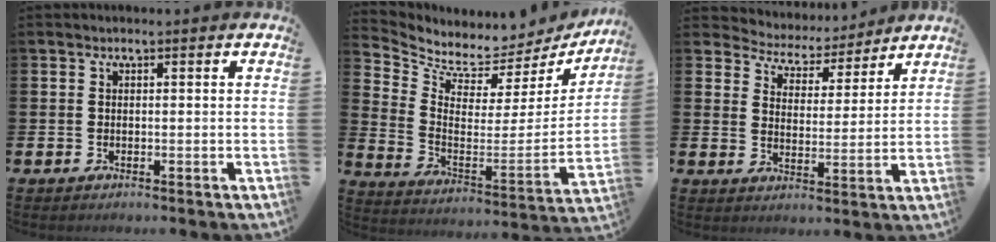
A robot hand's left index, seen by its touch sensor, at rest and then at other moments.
{"total": 5.8, "force": [5.3, 2.2, 0.7], "torque": [-0.051, -0.058, 0.087]}
{"total": 4.9, "force": [4.5, 1.8, -0.3], "torque": [-0.026, -0.043, 0.075]}